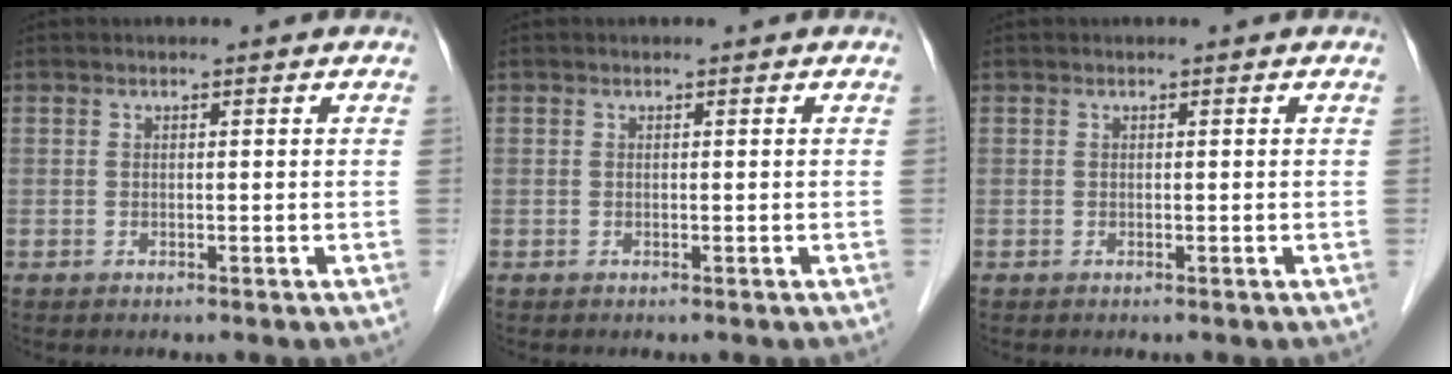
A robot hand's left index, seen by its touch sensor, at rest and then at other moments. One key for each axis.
{"total": 0.0}
{"total": 0.0}